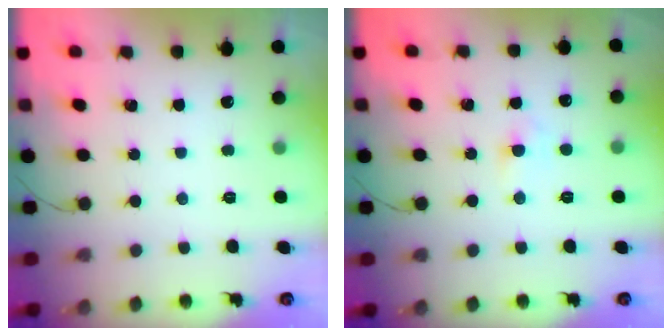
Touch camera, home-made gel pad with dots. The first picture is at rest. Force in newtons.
{"total": 2.4, "press": 2.2, "slide": 0.9}